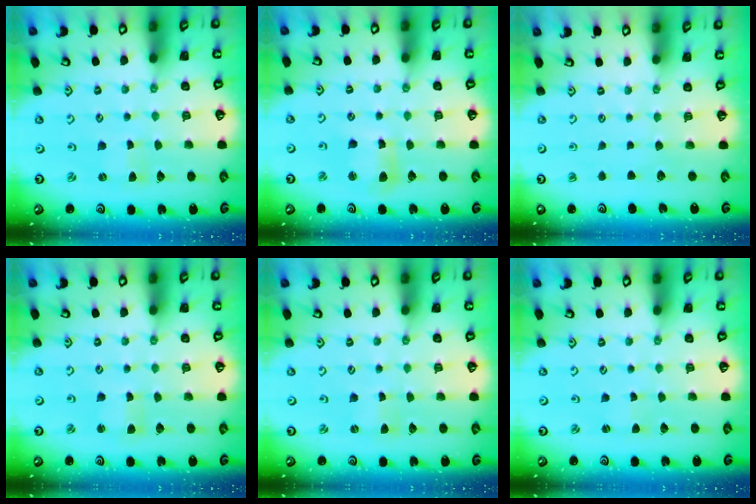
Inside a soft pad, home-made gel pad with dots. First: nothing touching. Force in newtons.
{"total": 6.6, "press": 6.5, "slide": 1.1}
{"total": 0.0}
{"total": 1.8, "press": 1.7, "slide": 0.4}
{"total": 0.0}
{"total": 0.7, "press": 0.7, "slide": 0.1}